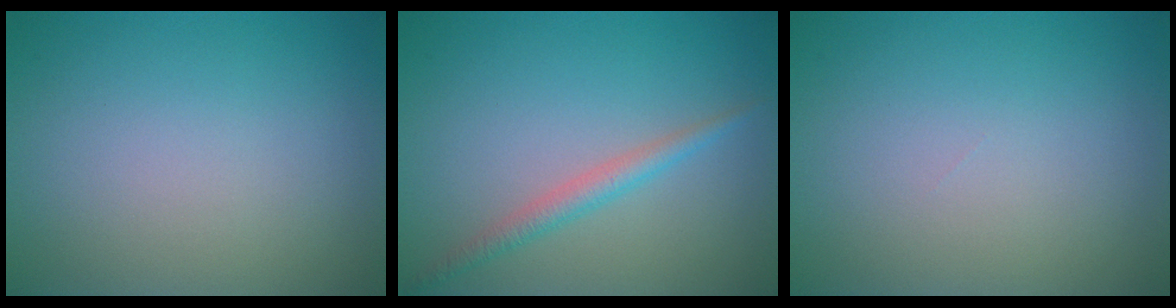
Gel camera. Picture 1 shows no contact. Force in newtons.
{"total": 2.0, "press": 2.0, "slide": 0.1}
{"total": 0.0}